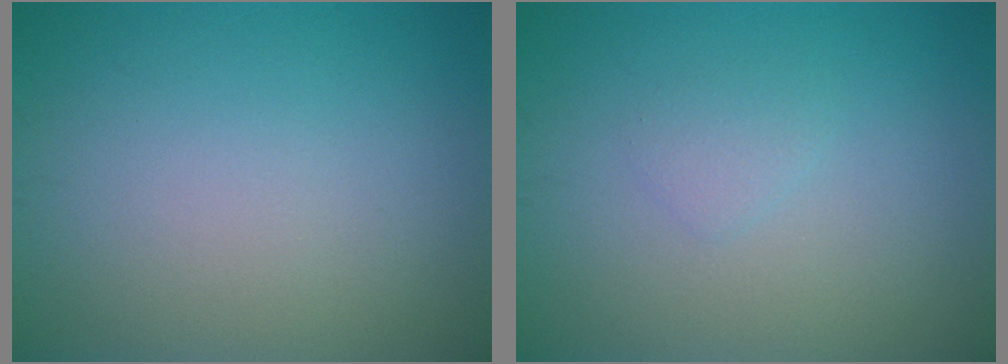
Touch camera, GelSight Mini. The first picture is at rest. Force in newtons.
{"total": 0.9, "press": 0.9, "slide": 0.1}